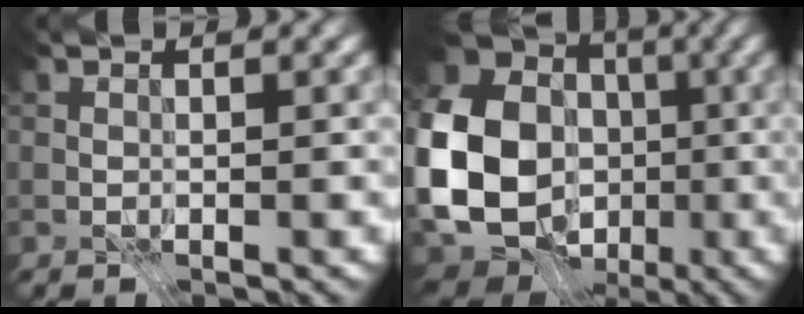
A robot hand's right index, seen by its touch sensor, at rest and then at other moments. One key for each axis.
{"total": 20.7, "fx": -2.8, "fy": 18.5, "fz": 8.9, "tx": -0.203, "ty": -0.007, "tz": -0.084}